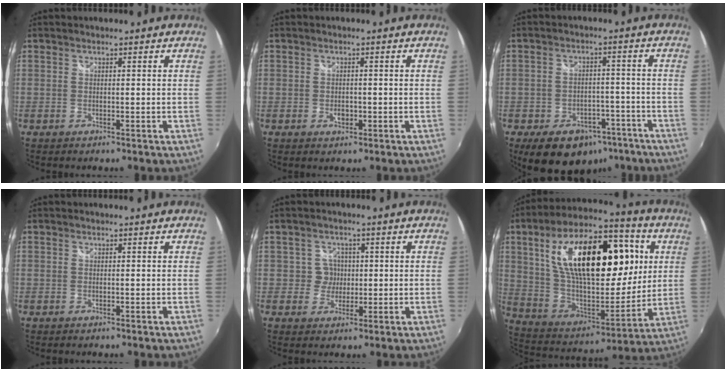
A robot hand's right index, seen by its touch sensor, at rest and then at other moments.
{"total": 1.7, "force": [-0.6, 1.2, 1.1], "torque": [-0.017, 0.000, -0.010]}
{"total": 13.4, "force": [-8.7, 8.6, 5.5], "torque": [-0.115, 0.025, -0.100]}
{"total": 0.0}
{"total": 3.4, "force": [0.1, 3.4, 0.0], "torque": [0.005, 0.014, 0.000]}
{"total": 30.4, "force": [8.3, 14.8, 25.2], "torque": [-0.464, 0.028, 0.143]}